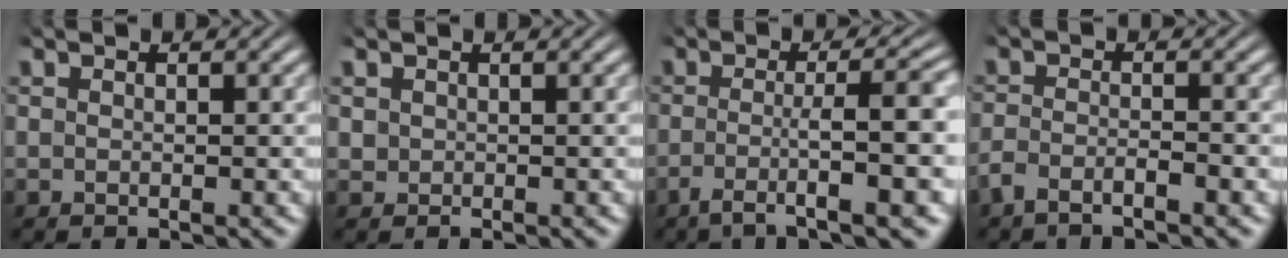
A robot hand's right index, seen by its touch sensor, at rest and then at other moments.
{"total": 1.0, "force": [0.2, 1.0, 0.0], "torque": [-0.004, -0.009, 0.012]}
{"total": 6.0, "force": [-2.9, 0.7, 5.2], "torque": [-0.077, -0.015, -0.035]}
{"total": 2.4, "force": [-2.1, 0.8, 0.9], "torque": [-0.020, -0.010, -0.037]}